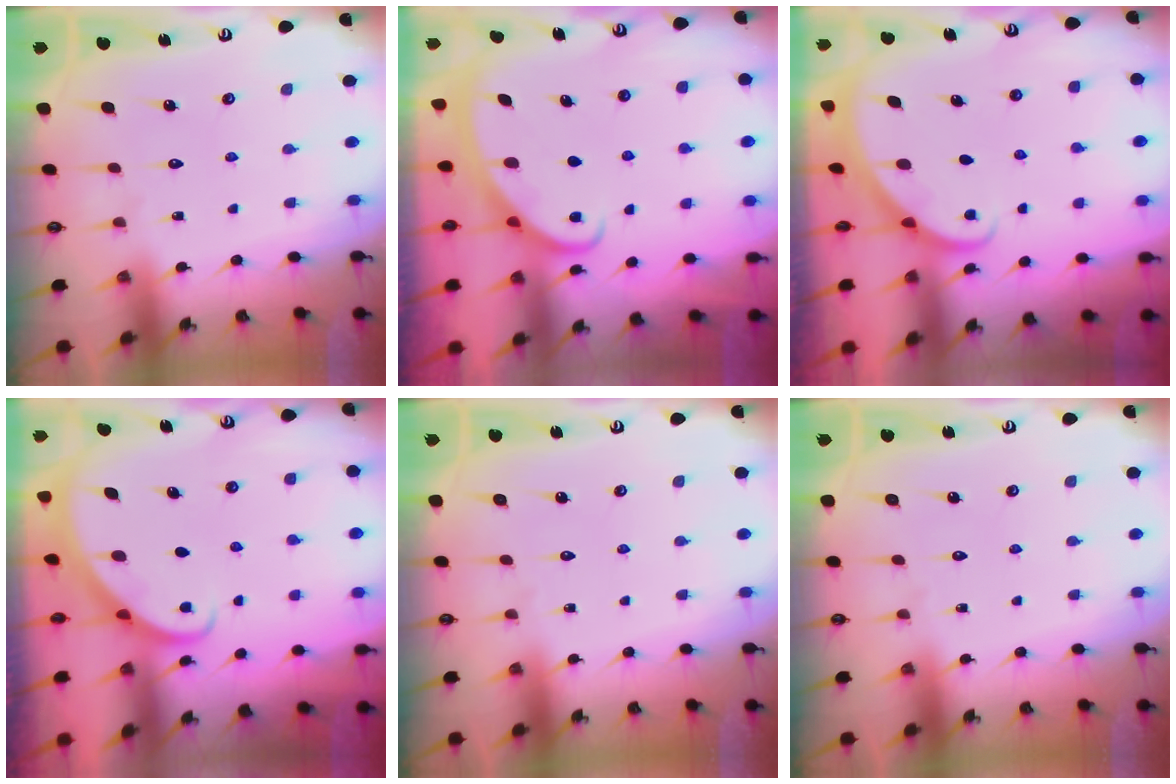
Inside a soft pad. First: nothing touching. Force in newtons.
{"total": 2.8, "press": 2.8, "slide": 0.4}
{"total": 1.9, "press": 1.9, "slide": 0.1}
{"total": 2.7, "press": 2.7, "slide": 0.2}
{"total": 0.0}
{"total": 0.0}